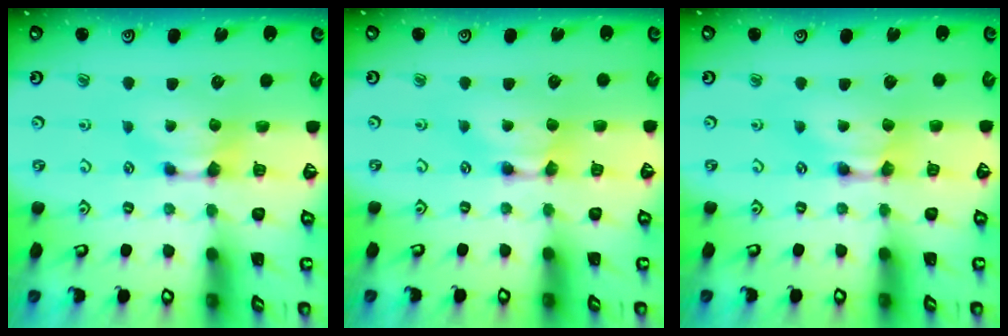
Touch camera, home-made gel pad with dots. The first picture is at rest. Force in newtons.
{"total": 1.2, "press": 1.2, "slide": 0.2}
{"total": 1.9, "press": 1.9, "slide": 0.1}